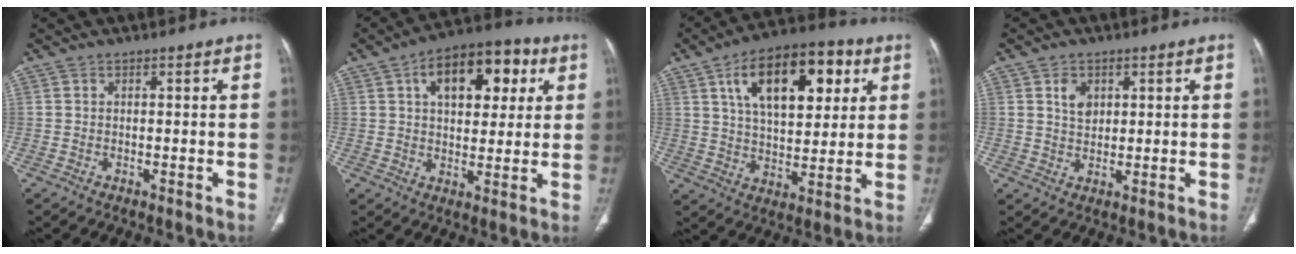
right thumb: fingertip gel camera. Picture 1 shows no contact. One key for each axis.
{"total": 15.3, "fx": 5.3, "fy": 8.7, "fz": 11.4, "tx": -0.120, "ty": 0.011, "tz": 0.076}
{"total": 19.2, "fx": 7.3, "fy": 9.9, "fz": 14.7, "tx": -0.189, "ty": -0.005, "tz": 0.116}
{"total": 3.7, "fx": 1.5, "fy": 2.7, "fz": 2.0, "tx": -0.014, "ty": -0.007, "tz": 0.028}